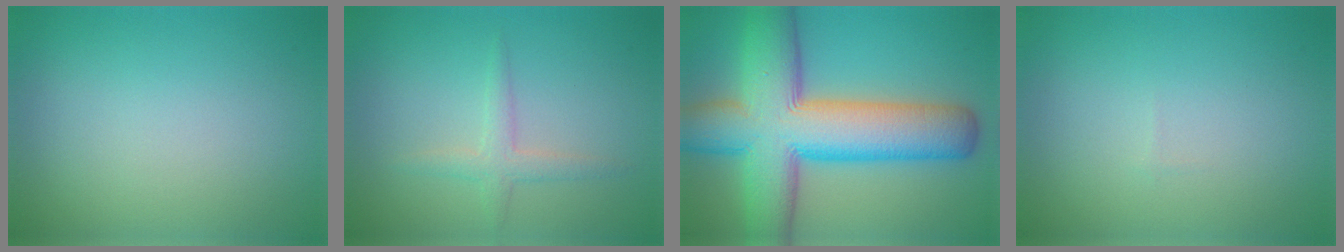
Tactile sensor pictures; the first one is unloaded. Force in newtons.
{"total": 1.9, "press": 1.9, "slide": 0.1}
{"total": 14.2, "press": 14.1, "slide": 0.7}
{"total": 0.0}